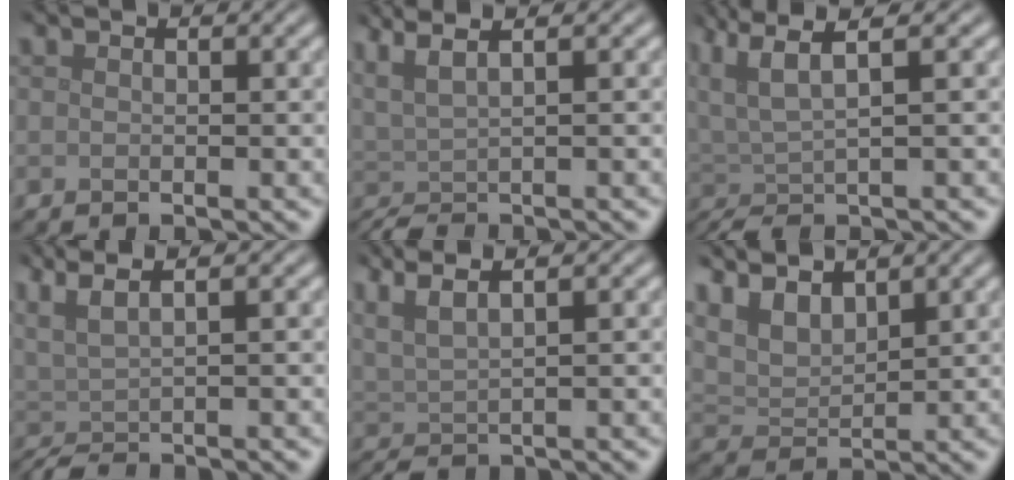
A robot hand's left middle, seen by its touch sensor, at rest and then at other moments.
{"total": 4.4, "force": [1.6, 1.3, 3.9], "torque": [-0.059, 0.009, 0.026]}
{"total": 5.7, "force": [2.0, 1.2, 5.2], "torque": [-0.101, 0.012, 0.030]}
{"total": 4.5, "force": [1.2, 1.4, 4.1], "torque": [-0.060, 0.007, 0.018]}
{"total": 4.1, "force": [2.3, 1.1, 3.1], "torque": [-0.055, 0.013, 0.043]}
{"total": 4.9, "force": [3.9, 2.0, 2.2], "torque": [-0.058, 0.010, 0.064]}